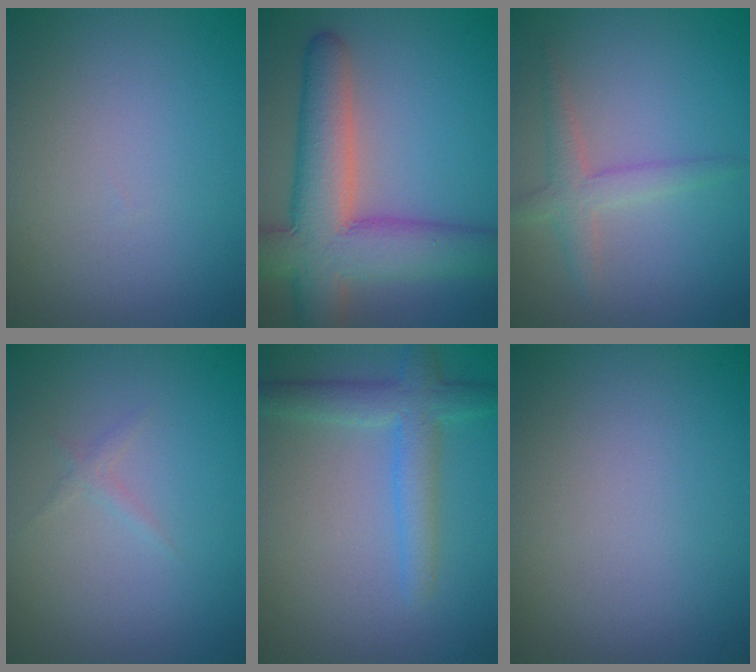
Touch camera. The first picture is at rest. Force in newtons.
{"total": 10.2, "press": 10.2, "slide": 0.8}
{"total": 2.5, "press": 2.5, "slide": 0.2}
{"total": 0.8, "press": 0.8, "slide": 0.1}
{"total": 2.9, "press": 2.9, "slide": 0.1}
{"total": 0.0}